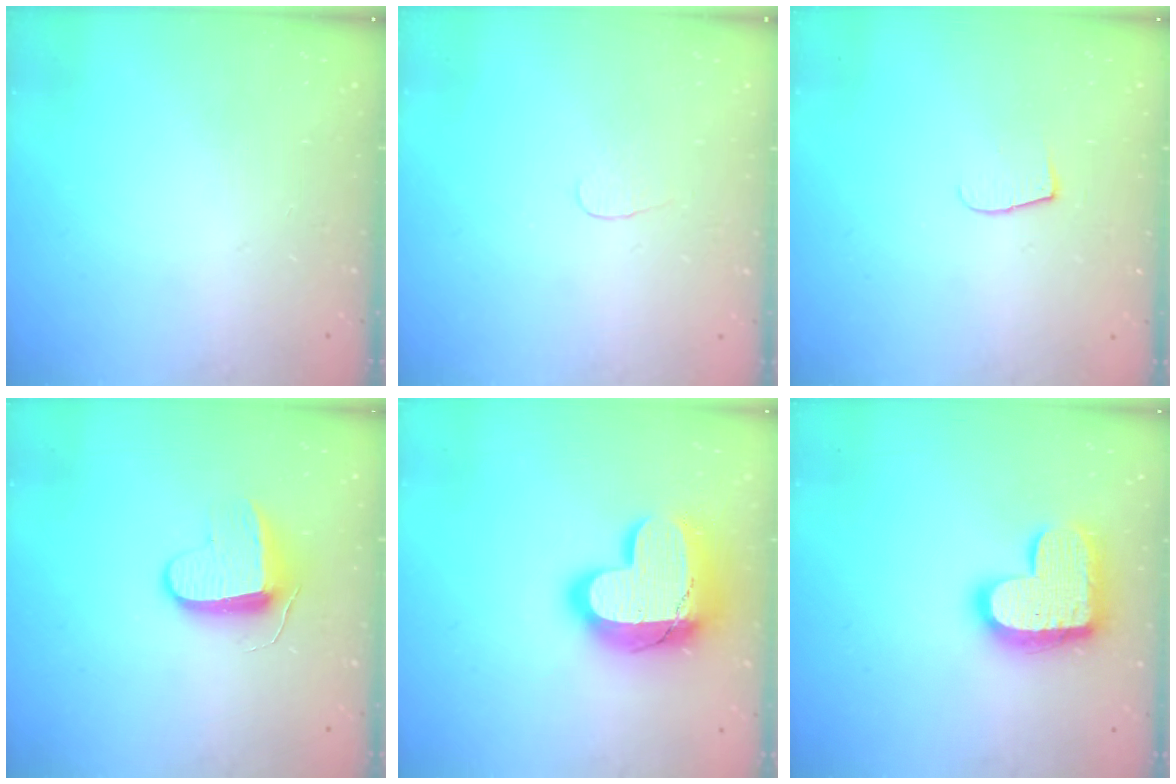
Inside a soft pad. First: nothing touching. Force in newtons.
{"total": 2.8, "press": 2.7, "slide": 0.3}
{"total": 5.3, "press": 5.2, "slide": 0.6}
{"total": 9.2, "press": 9.2, "slide": 0.7}
{"total": 24.2, "press": 24.2, "slide": 1.6}
{"total": 20.1, "press": 20.1, "slide": 1.3}